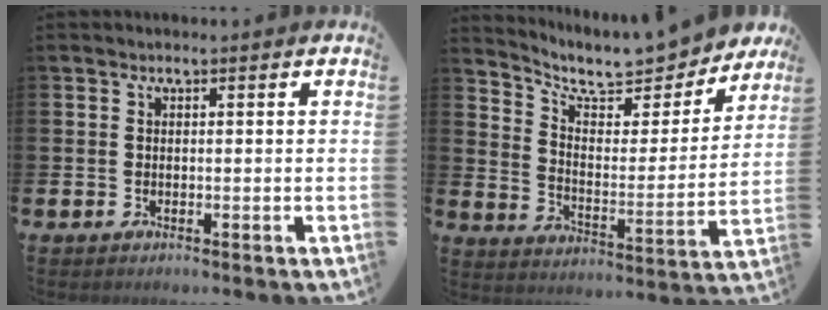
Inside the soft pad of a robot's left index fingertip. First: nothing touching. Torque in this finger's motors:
{"motor_torque": [1.23, -0.91, 0.92, 0.17]}